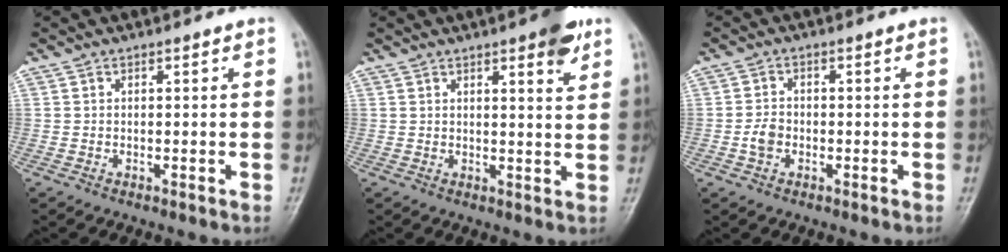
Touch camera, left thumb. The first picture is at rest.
{"total": 6.2, "force": [3.6, 1.4, 4.8], "torque": [-0.054, -0.016, 0.043]}
{"total": 3.1, "force": [-0.8, 2.3, 1.9], "torque": [-0.032, 0.008, -0.020]}